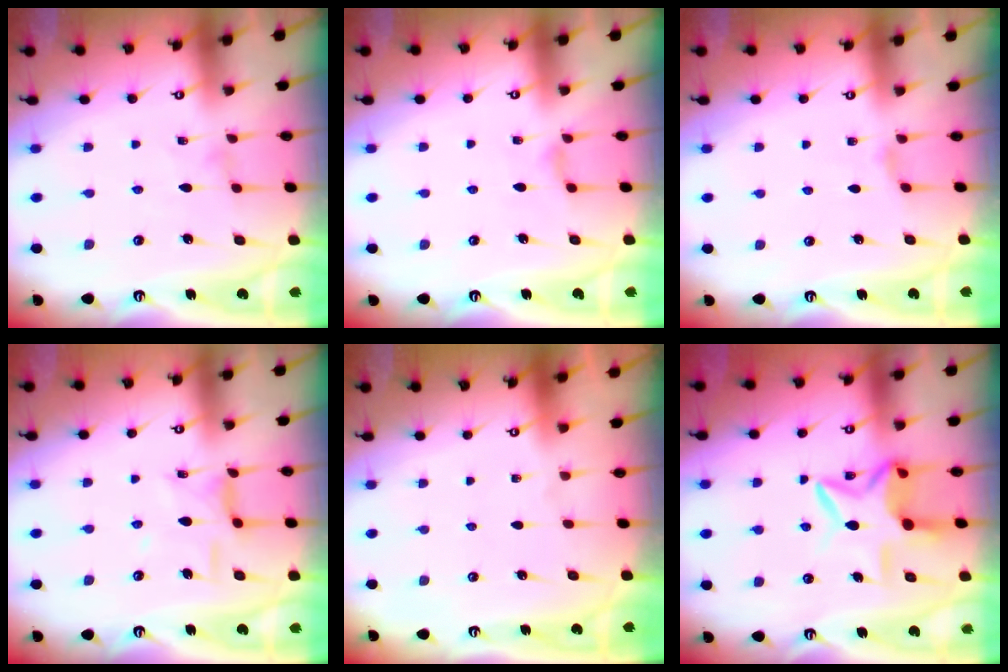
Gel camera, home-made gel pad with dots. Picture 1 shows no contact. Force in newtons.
{"total": 2.5, "press": 2.4, "slide": 0.5}
{"total": 1.1, "press": 1.0, "slide": 0.3}
{"total": 7.3, "press": 7.3, "slide": 0.4}
{"total": 0.0}
{"total": 10.5, "press": 10.4, "slide": 1.6}